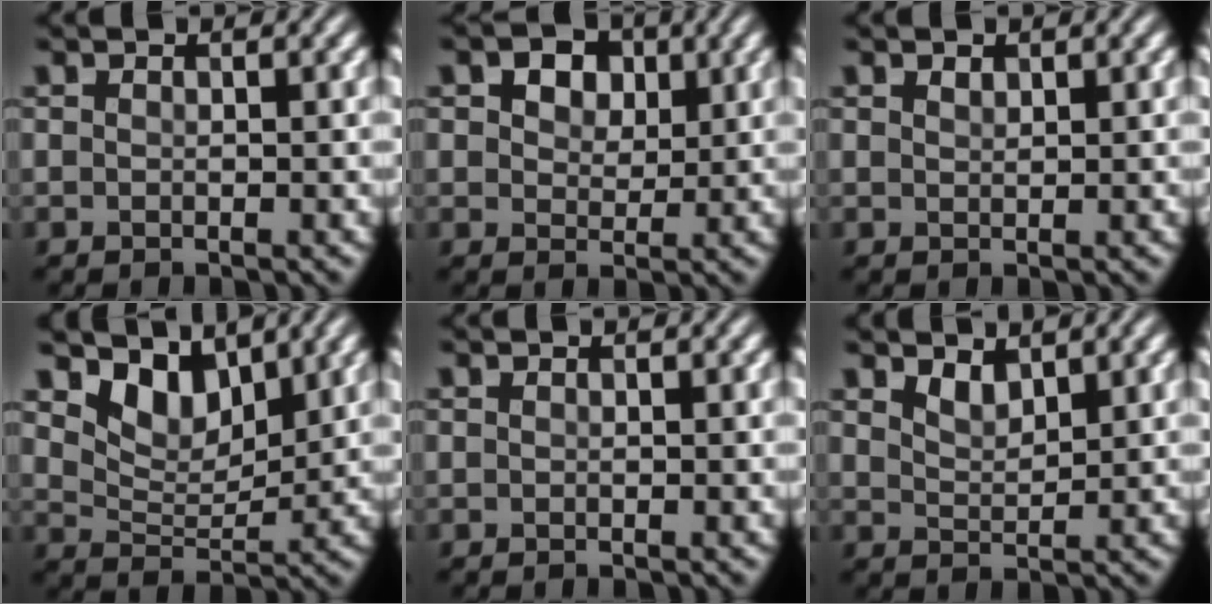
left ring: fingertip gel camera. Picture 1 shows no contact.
{"total": 5.5, "force": [2.7, 3.6, 3.2], "torque": [-0.058, 0.010, 0.025]}
{"total": 0.6, "force": [0.5, 0.3, 0.2], "torque": [-0.005, -0.002, 0.012]}
{"total": 4.6, "force": [3.6, 2.1, 2.0], "torque": [-0.047, -0.006, 0.058]}
{"total": 0.0}
{"total": 1.8, "force": [1.4, 0.6, 0.8], "torque": [-0.019, -0.005, 0.031]}